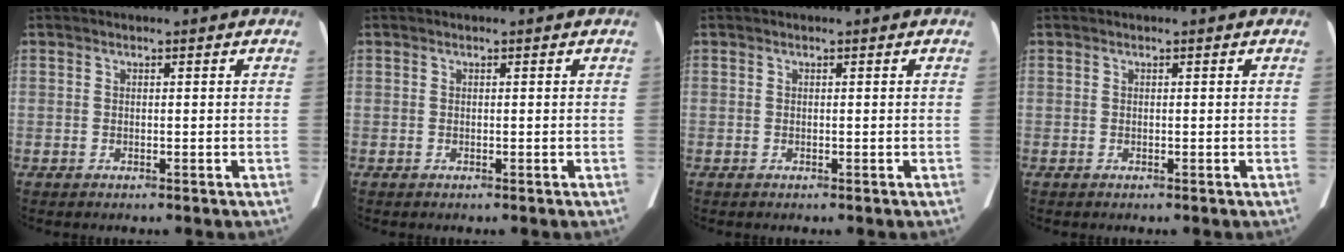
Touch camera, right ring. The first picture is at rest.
{"total": 0.0}
{"total": 0.0}
{"total": 0.0}